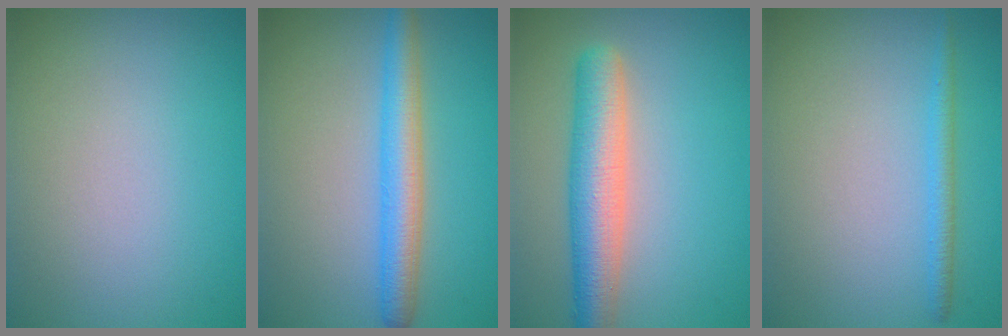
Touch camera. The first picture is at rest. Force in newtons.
{"total": 4.3, "press": 4.3, "slide": 0.0}
{"total": 5.6, "press": 5.6, "slide": 0.1}
{"total": 1.6, "press": 1.6, "slide": 0.1}